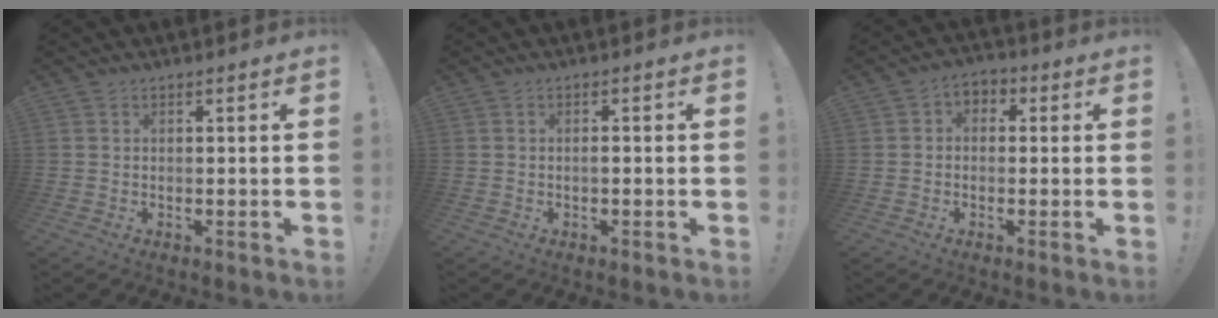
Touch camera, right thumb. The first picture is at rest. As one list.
[{"total": 1.1, "force": [-0.6, 0.0, 0.9], "torque": [-0.017, 0.002, -0.011]}, {"total": 3.9, "force": [-1.0, 3.2, 2.0], "torque": [-0.032, 0.014, -0.016]}]